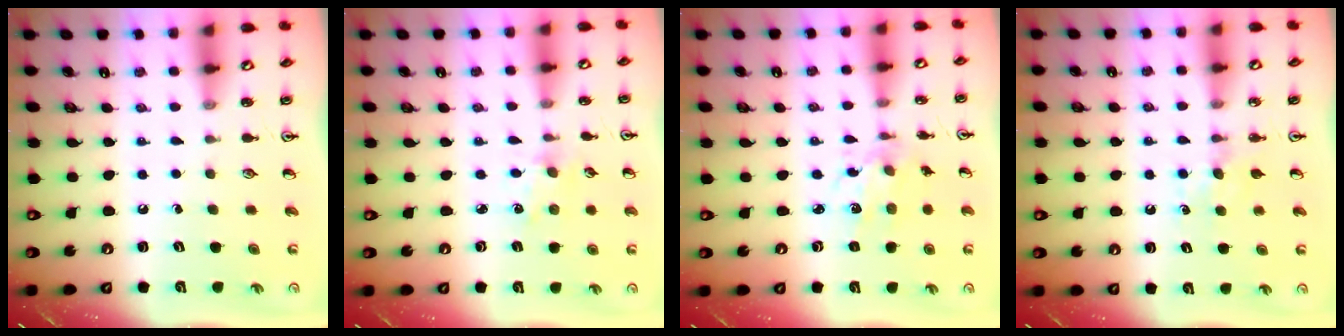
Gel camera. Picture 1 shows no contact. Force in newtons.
{"total": 1.6, "press": 1.5, "slide": 0.3}
{"total": 4.7, "press": 4.5, "slide": 1.3}
{"total": 4.2, "press": 4.1, "slide": 0.6}